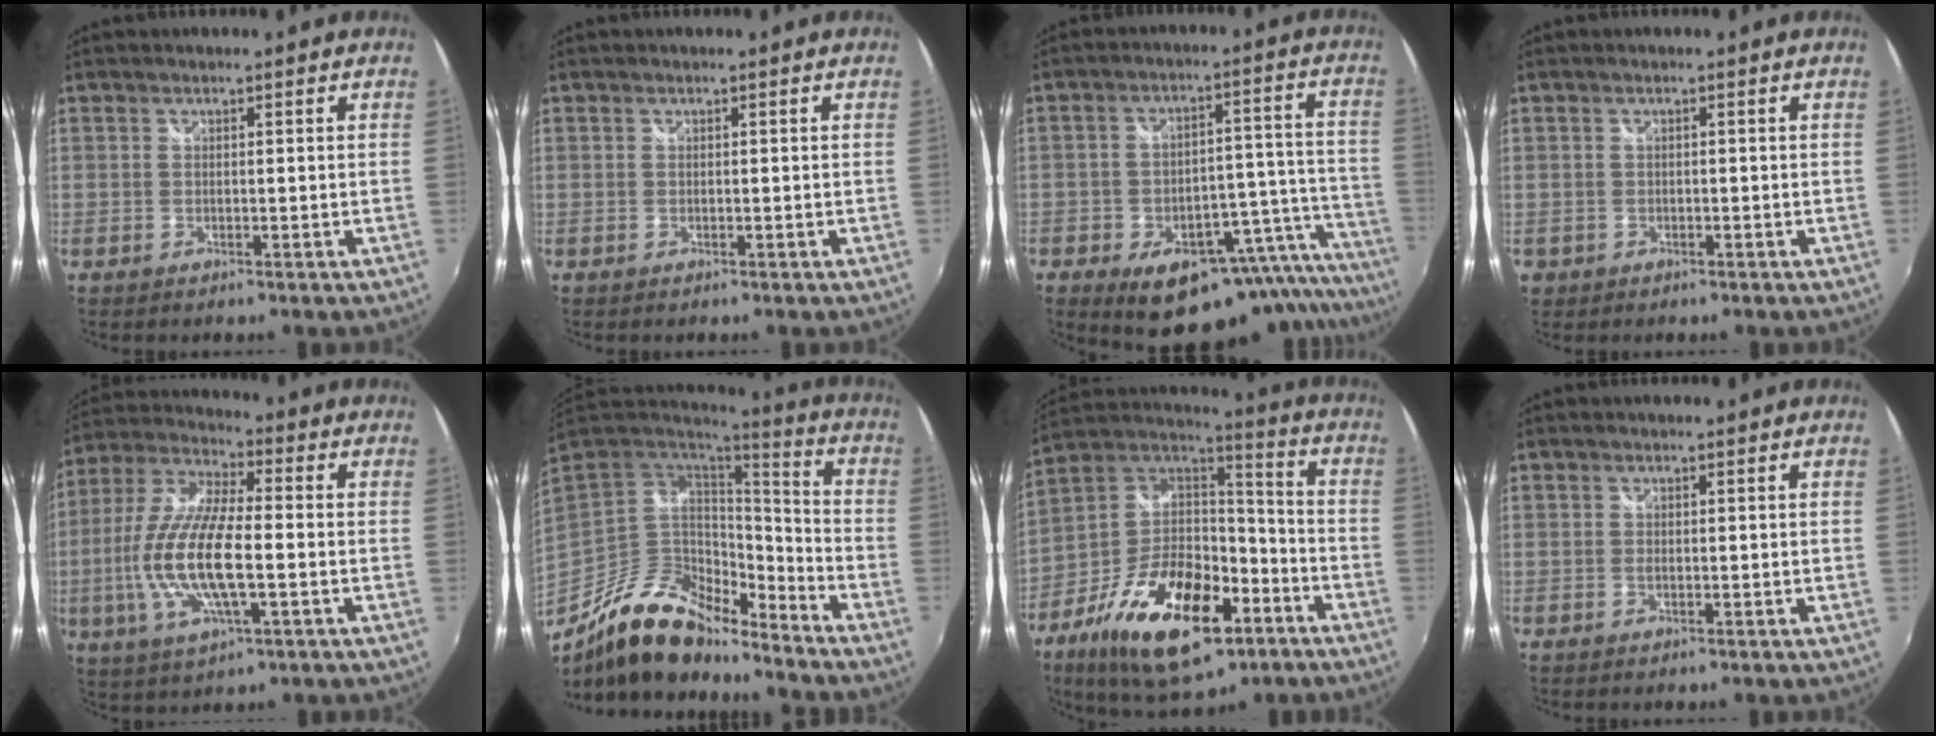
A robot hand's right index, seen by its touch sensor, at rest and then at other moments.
{"total": 0.0}
{"total": 22.3, "force": [-16.9, 9.4, 11.1], "torque": [-0.123, 0.024, -0.212]}
{"total": 1.9, "force": [-0.6, 1.8, 0.2], "torque": [-0.009, -0.001, -0.006]}
{"total": 16.4, "force": [-2.9, 5.0, 15.3], "torque": [-0.312, -0.007, -0.058]}
{"total": 18.6, "force": [-14.4, 7.3, 9.4], "torque": [-0.184, -0.006, -0.251]}
{"total": 26.4, "force": [-13.4, 12.9, 18.7], "torque": [-0.352, -0.006, -0.218]}
{"total": 0.0}